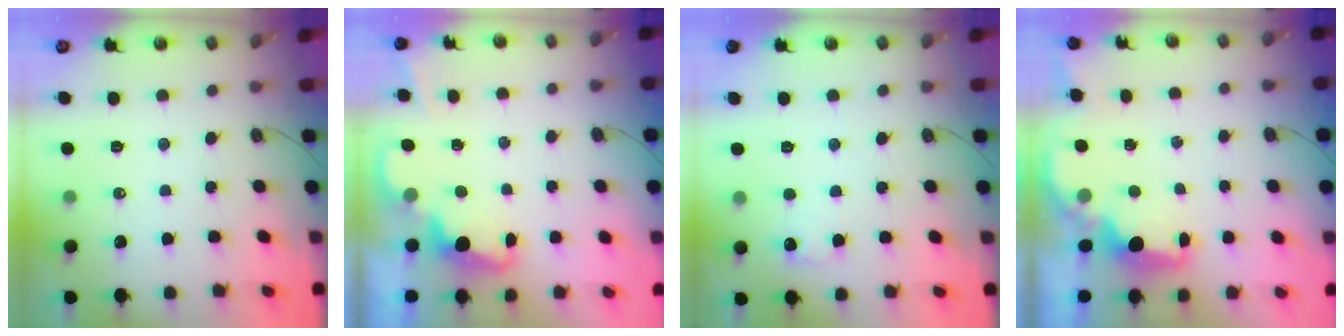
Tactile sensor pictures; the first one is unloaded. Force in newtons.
{"total": 2.4, "press": 2.3, "slide": 0.5}
{"total": 5.4, "press": 5.3, "slide": 0.6}
{"total": 2.3, "press": 2.2, "slide": 0.8}